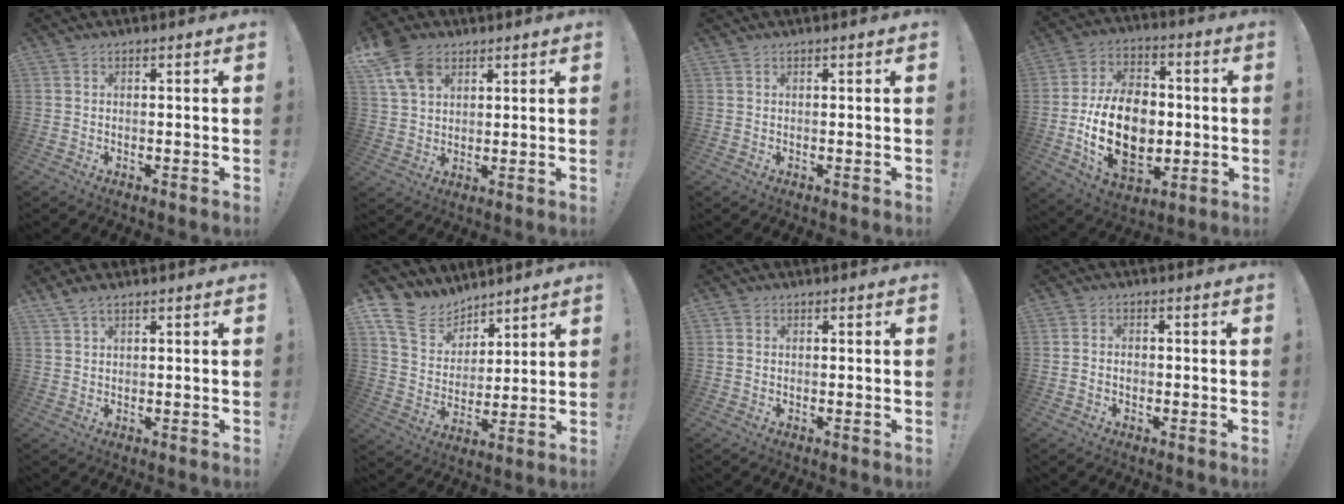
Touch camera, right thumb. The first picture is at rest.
{"total": 10.1, "force": [5.3, 6.8, 5.2], "torque": [-0.098, -0.015, 0.104]}
{"total": 0.0}
{"total": 21.4, "force": [-2.6, 14.9, 15.1], "torque": [-0.270, 0.007, -0.035]}
{"total": 3.0, "force": [2.3, 0.9, 1.8], "torque": [-0.042, -0.004, 0.044]}
{"total": 12.0, "force": [9.5, 6.9, 2.8], "torque": [-0.071, -0.077, 0.183]}
{"total": 0.8, "force": [0.0, 0.8, 0.1], "torque": [-0.007, 0.005, 0.002]}
{"total": 1.8, "force": [-1.0, 1.2, 0.8], "torque": [-0.004, 0.004, -0.020]}